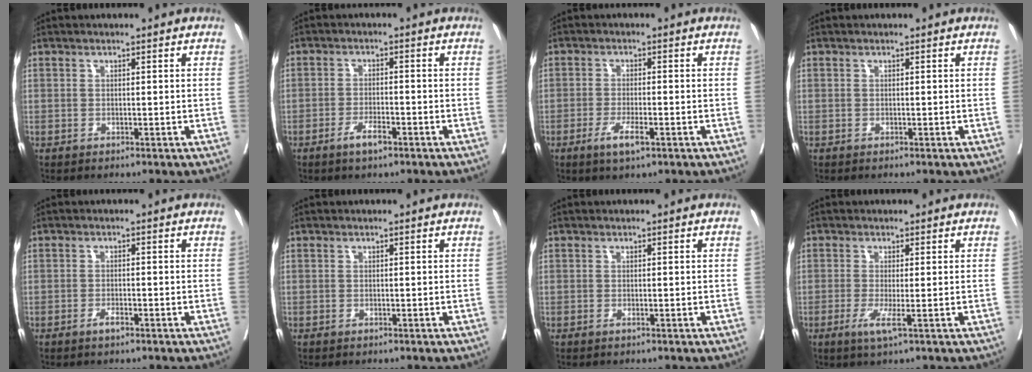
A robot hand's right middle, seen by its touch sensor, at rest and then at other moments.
{"total": 3.3, "force": [-2.1, 0.7, 2.4], "torque": [-0.051, -0.002, -0.037]}
{"total": 3.9, "force": [-2.0, 0.6, 3.3], "torque": [-0.069, -0.007, -0.036]}
{"total": 0.0}
{"total": 1.4, "force": [-1.0, 0.3, 1.0], "torque": [-0.023, -0.001, -0.016]}
{"total": 0.0}
{"total": 0.0}
{"total": 2.9, "force": [-1.0, -0.2, 2.7], "torque": [-0.057, -0.011, -0.017]}